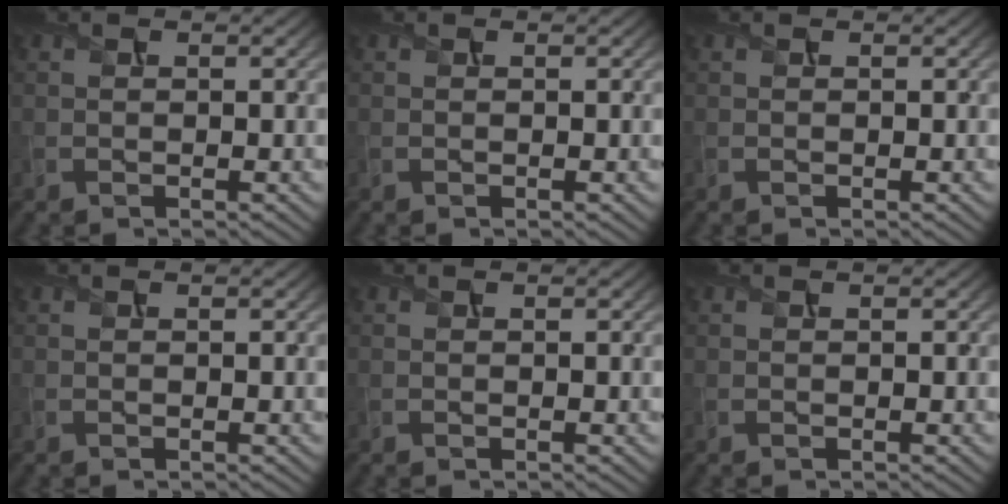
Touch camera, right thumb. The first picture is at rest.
{"total": 0.0}
{"total": 0.0}
{"total": 0.0}
{"total": 0.0}
{"total": 0.0}